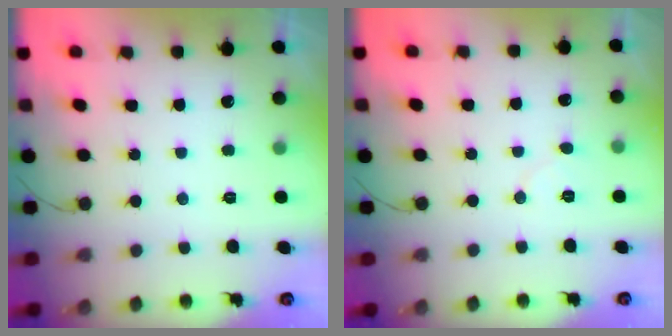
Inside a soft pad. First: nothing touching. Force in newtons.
{"total": 3.8, "press": 3.8, "slide": 0.4}